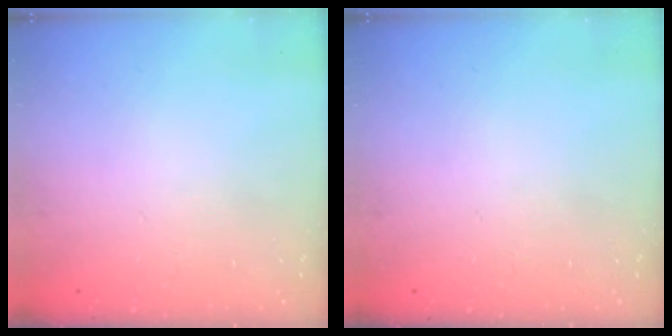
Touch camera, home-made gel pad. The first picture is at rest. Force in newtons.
{"total": 0.0}